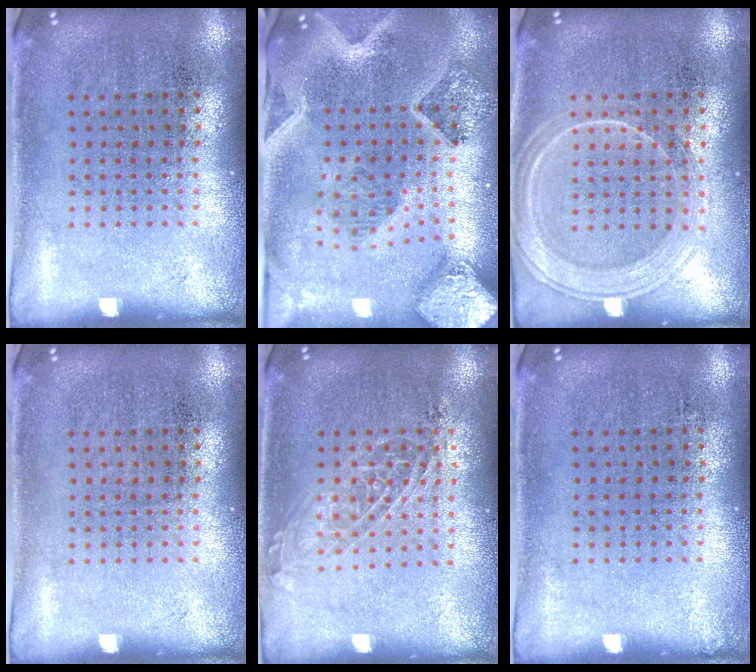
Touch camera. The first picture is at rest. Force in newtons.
{"total": 3.0, "press": 2.6, "slide": 1.5}
{"total": 2.8, "press": 2.8, "slide": 0.5}
{"total": 0.0}
{"total": 1.4, "press": 1.2, "slide": 0.7}
{"total": 0.0}